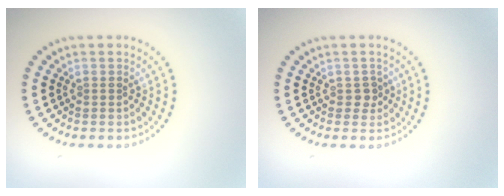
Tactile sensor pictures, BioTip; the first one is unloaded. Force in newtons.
{"total": 1.2, "press": 1.0, "slide": 0.6}